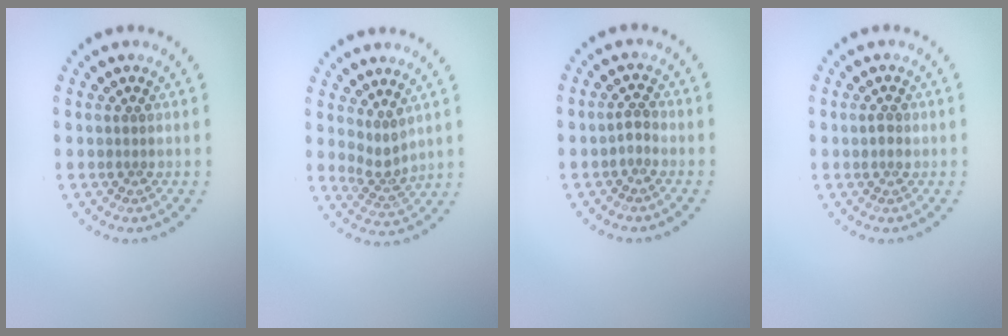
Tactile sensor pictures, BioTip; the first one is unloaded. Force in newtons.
{"total": 2.3, "press": 1.6, "slide": 1.6}
{"total": 0.8, "press": 0.7, "slide": 0.4}
{"total": 1.2, "press": 1.2, "slide": 0.2}